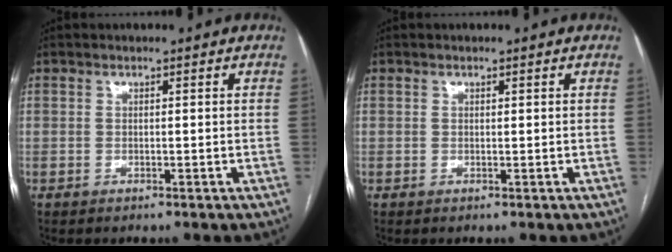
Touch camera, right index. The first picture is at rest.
{"total": 0.0}